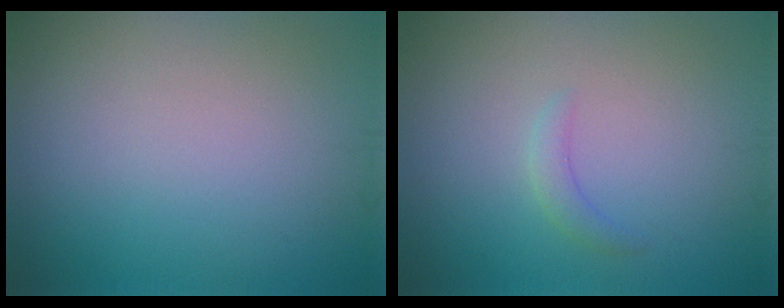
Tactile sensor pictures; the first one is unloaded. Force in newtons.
{"total": 1.2, "press": 1.2, "slide": 0.1}